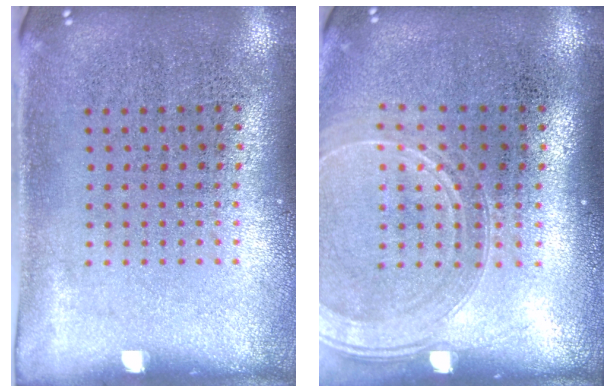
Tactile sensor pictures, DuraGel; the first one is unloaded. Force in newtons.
{"total": 1.7, "press": 1.6, "slide": 0.7}